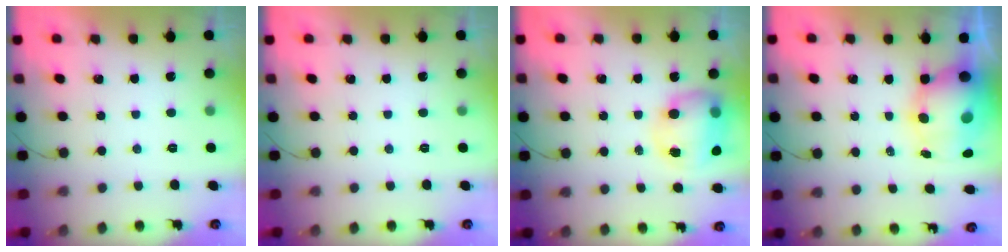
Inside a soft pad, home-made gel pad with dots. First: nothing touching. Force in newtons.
{"total": 0.0}
{"total": 10.1, "press": 9.7, "slide": 2.8}
{"total": 10.6, "press": 10.2, "slide": 2.9}